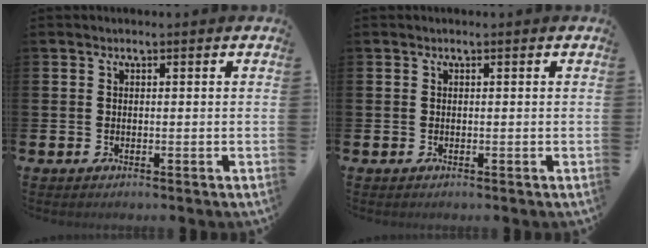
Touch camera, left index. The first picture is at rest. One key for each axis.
{"total": 0.0}